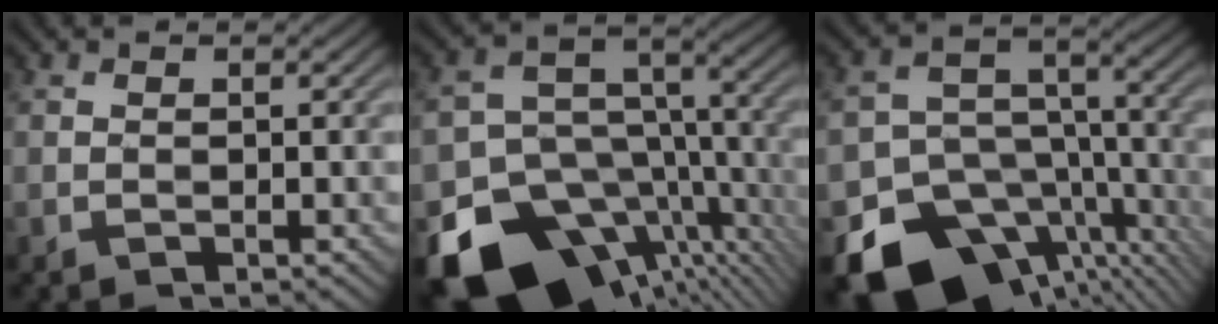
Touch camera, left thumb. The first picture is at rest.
{"total": 18.5, "force": [-10.3, 12.4, 9.3], "torque": [-0.192, -0.034, -0.128]}
{"total": 17.9, "force": [-11.0, 12.0, 7.4], "torque": [-0.166, -0.049, -0.139]}